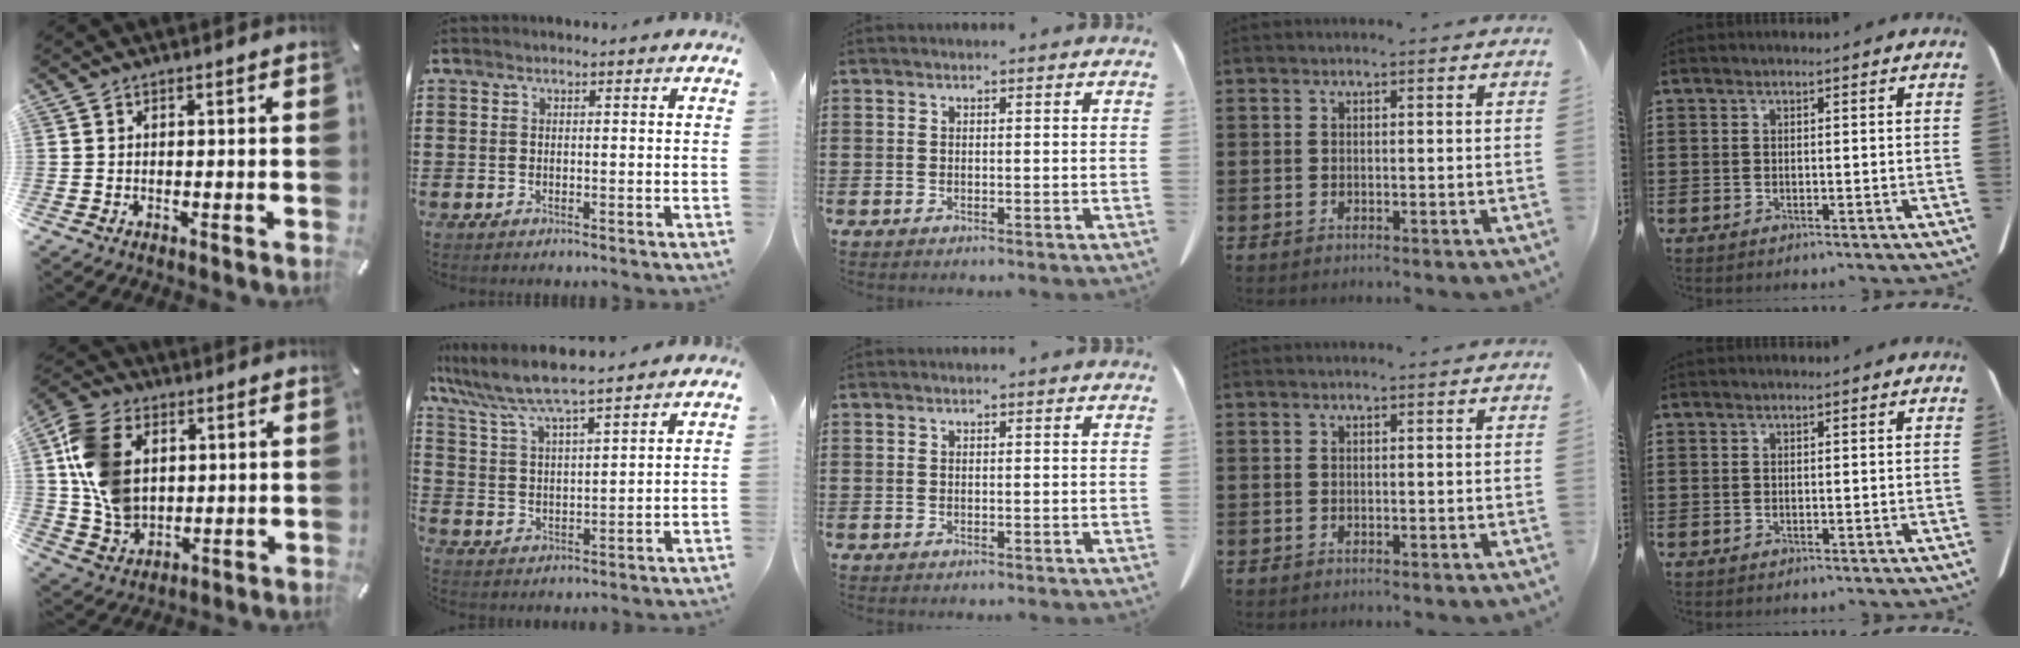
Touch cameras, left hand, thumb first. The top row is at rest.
{"thumb": {"total": 14.3, "force": [2.8, 11.0, 8.8], "torque": [-0.201, 0.013, 0.053]}, "index": {"total": 6.5, "force": [5.8, -0.1, 2.9], "torque": [-0.081, -0.032, 0.098]}}